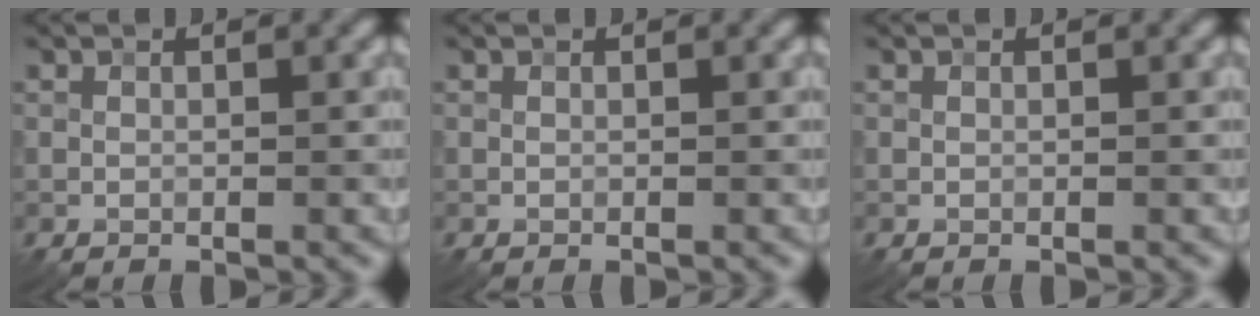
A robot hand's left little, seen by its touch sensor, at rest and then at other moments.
{"total": 0.0}
{"total": 0.0}